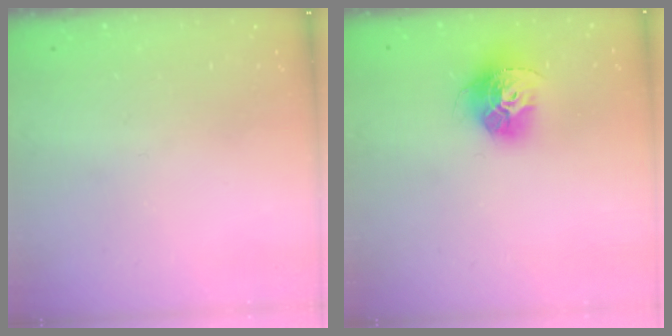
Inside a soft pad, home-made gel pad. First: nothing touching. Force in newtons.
{"total": 13.6, "press": 13.5, "slide": 1.4}